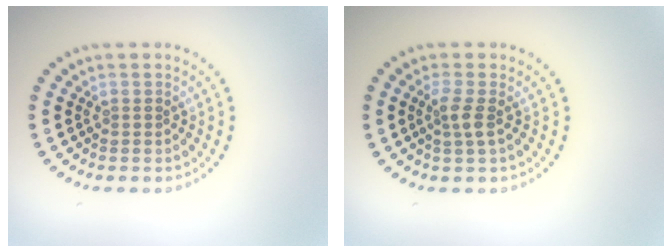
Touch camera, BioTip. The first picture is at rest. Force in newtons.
{"total": 1.7, "press": 1.4, "slide": 1.0}